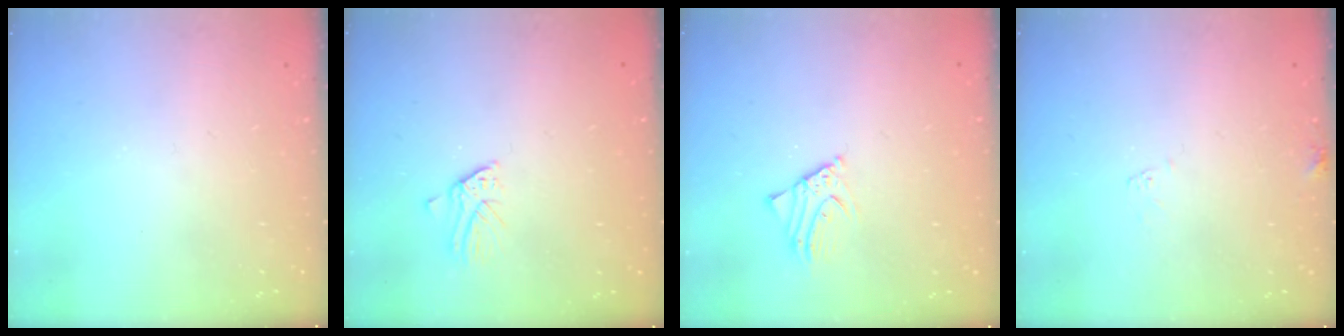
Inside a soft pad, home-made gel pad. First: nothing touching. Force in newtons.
{"total": 1.6, "press": 1.6, "slide": 0.1}
{"total": 2.1, "press": 2.1, "slide": 0.1}
{"total": 5.1, "press": 5.1, "slide": 0.4}